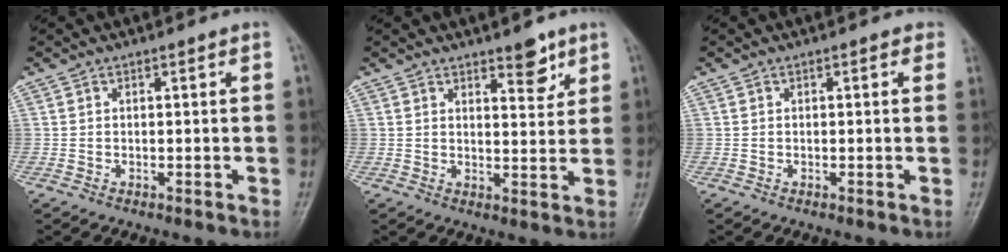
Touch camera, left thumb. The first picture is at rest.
{"total": 4.8, "force": [3.3, 2.0, 2.9], "torque": [-0.018, -0.023, 0.047]}
{"total": 0.9, "force": [0.4, 0.6, 0.5], "torque": [0.011, 0.002, -0.004]}